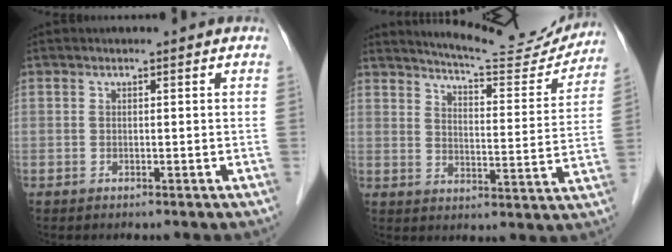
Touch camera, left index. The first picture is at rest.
{"total": 15.0, "force": [14.4, 1.5, 3.7], "torque": [-0.051, -0.038, 0.182]}